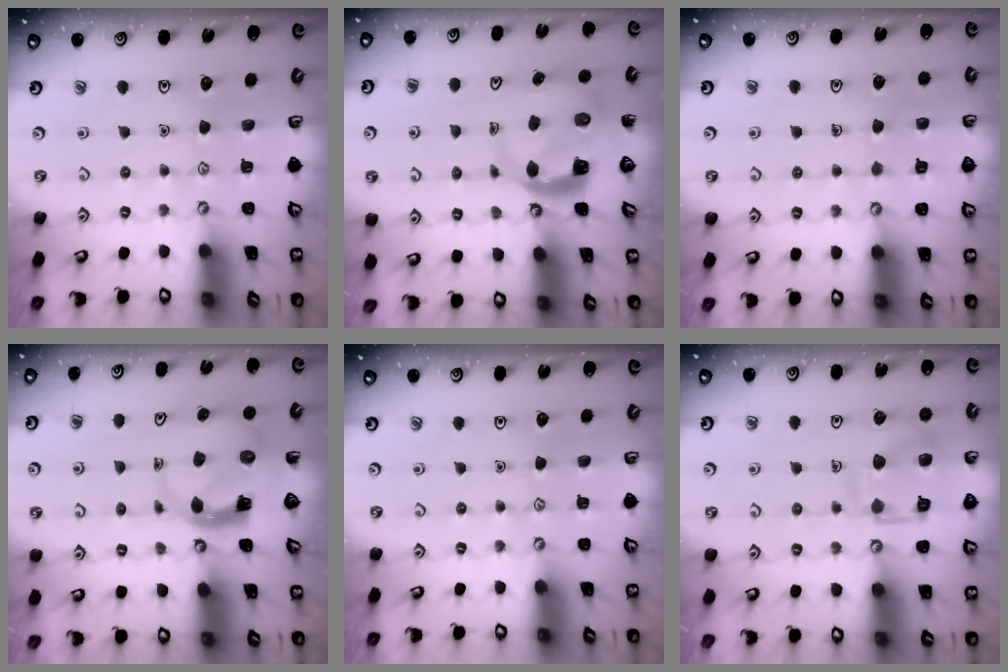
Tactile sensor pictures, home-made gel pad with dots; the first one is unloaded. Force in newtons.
{"total": 5.2, "press": 5.1, "slide": 0.5}
{"total": 3.5, "press": 3.5, "slide": 0.3}
{"total": 5.2, "press": 5.1, "slide": 1.1}
{"total": 0.0}
{"total": 12.8, "press": 12.7, "slide": 1.3}